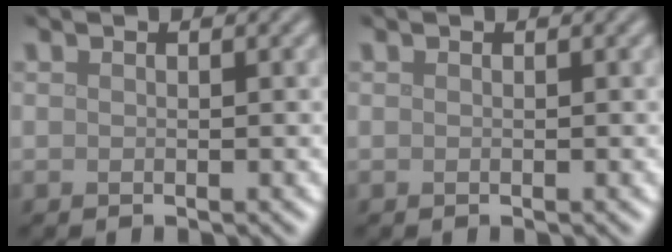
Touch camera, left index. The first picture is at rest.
{"total": 0.0}